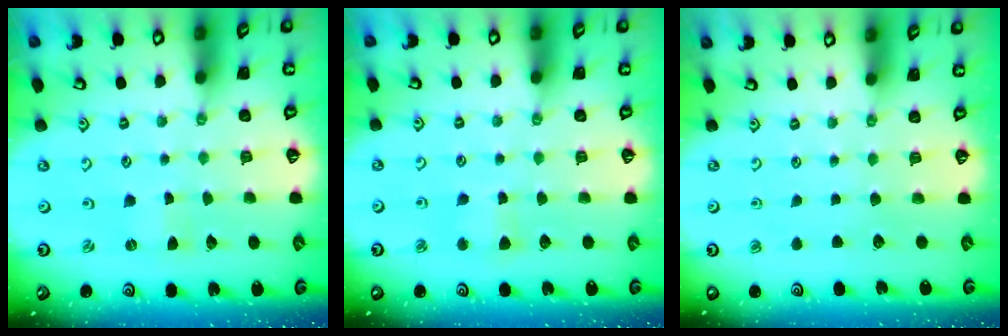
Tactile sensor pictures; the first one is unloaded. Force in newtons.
{"total": 3.6, "press": 3.5, "slide": 0.7}
{"total": 0.0}